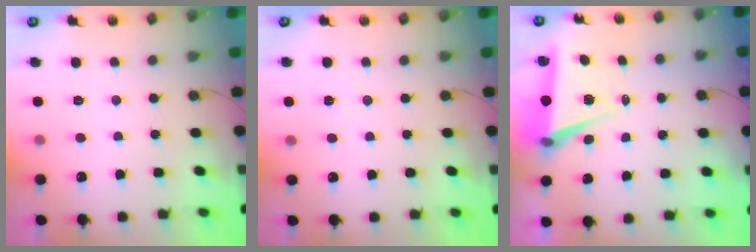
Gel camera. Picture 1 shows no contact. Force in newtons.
{"total": 5.6, "press": 3.4, "slide": 4.5}
{"total": 7.1, "press": 5.7, "slide": 4.3}